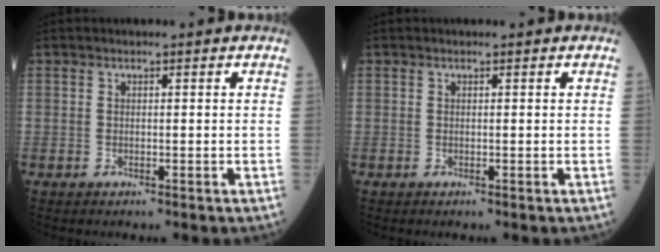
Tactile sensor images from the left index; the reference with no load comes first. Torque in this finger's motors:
{"motor_torque": [0.00, 0.00, 0.00, 0.00]}